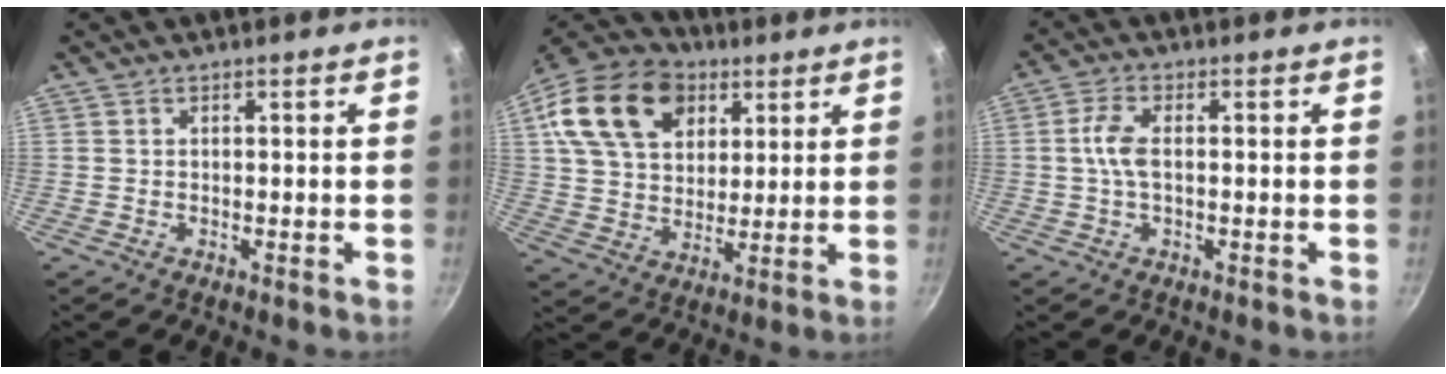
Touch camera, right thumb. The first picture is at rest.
{"total": 19.9, "force": [7.9, 14.2, 11.4], "torque": [-0.182, 0.004, 0.137]}
{"total": 4.9, "force": [0.1, 2.4, 4.3], "torque": [-0.096, 0.010, -0.002]}